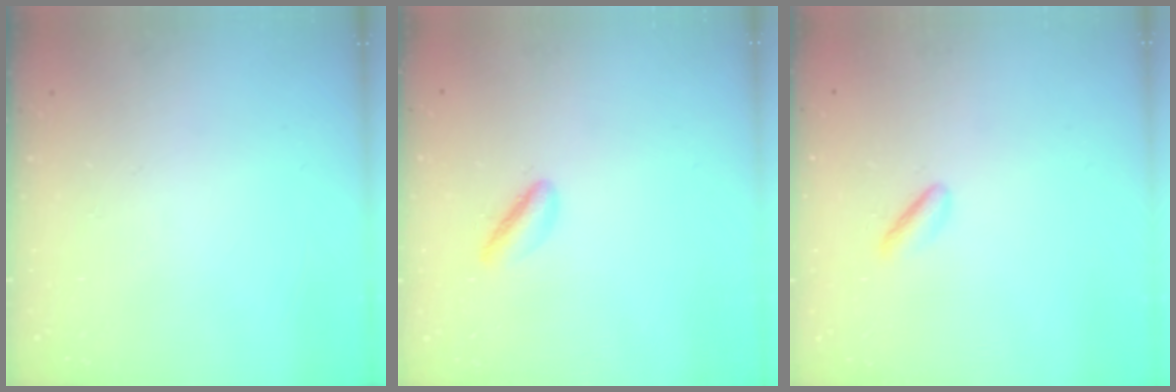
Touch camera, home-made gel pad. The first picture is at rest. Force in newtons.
{"total": 3.7, "press": 3.7, "slide": 0.5}
{"total": 2.5, "press": 2.3, "slide": 0.8}